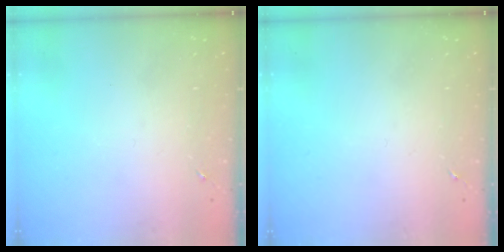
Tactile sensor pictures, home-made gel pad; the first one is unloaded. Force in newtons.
{"total": 0.0}